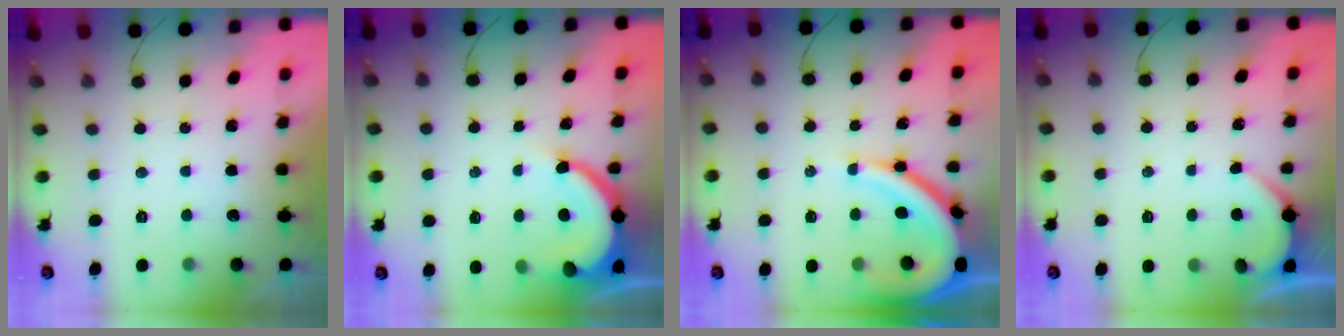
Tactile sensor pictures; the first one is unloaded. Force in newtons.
{"total": 8.7, "press": 8.7, "slide": 0.8}
{"total": 13.6, "press": 13.5, "slide": 1.2}
{"total": 2.1, "press": 2.1, "slide": 0.3}